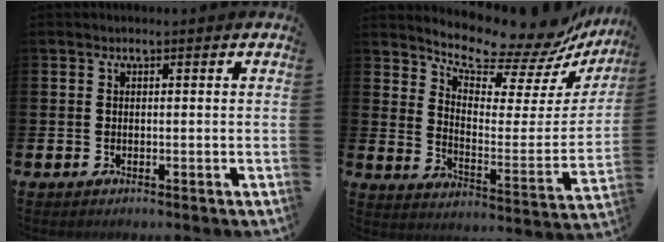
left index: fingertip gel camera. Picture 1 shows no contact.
{"total": 9.8, "force": [9.2, 2.6, 2.4], "torque": [-0.063, -0.085, 0.151]}